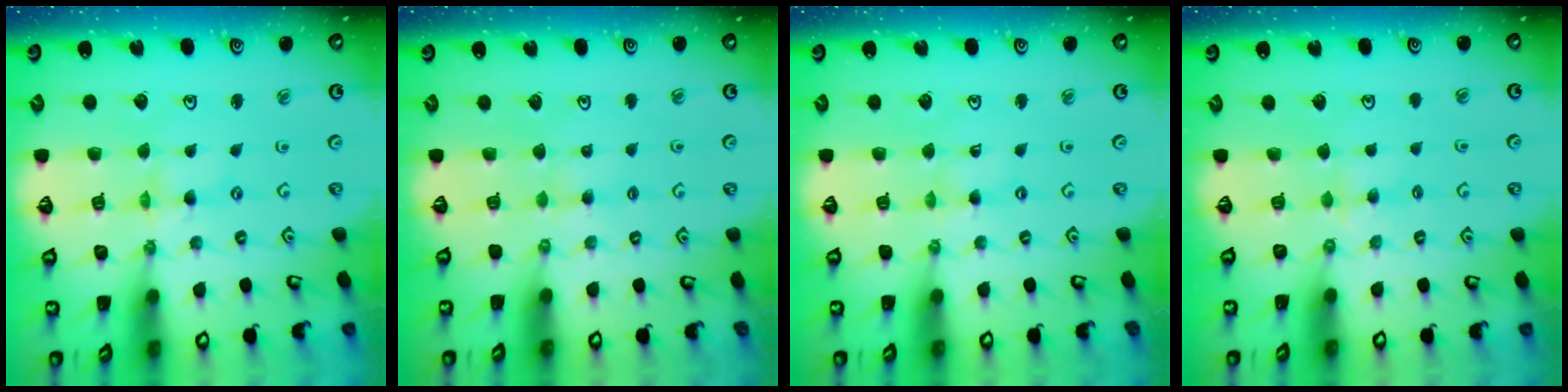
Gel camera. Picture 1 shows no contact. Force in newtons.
{"total": 2.7, "press": 2.7, "slide": 0.3}
{"total": 1.0, "press": 1.0, "slide": 0.2}
{"total": 2.7, "press": 2.6, "slide": 0.4}